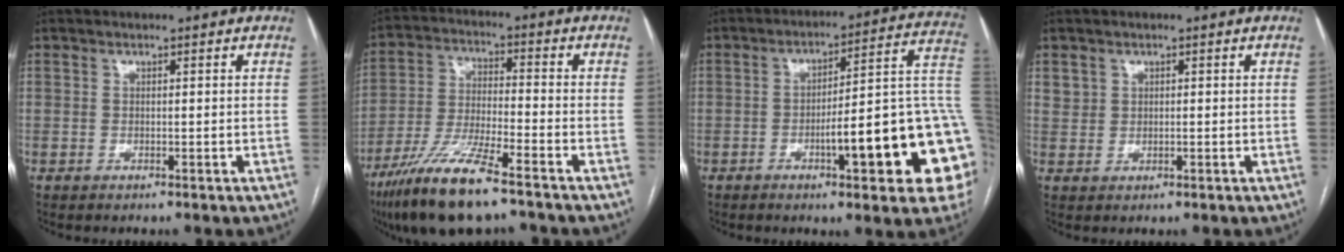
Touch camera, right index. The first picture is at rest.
{"total": 13.3, "force": [-9.1, 1.8, 9.5], "torque": [-0.190, -0.029, -0.167]}
{"total": 20.3, "force": [-4.6, 3.0, 19.5], "torque": [-0.167, 0.029, -0.053]}
{"total": 1.8, "force": [0.8, 1.6, 0.3], "torque": [0.003, 0.005, 0.013]}